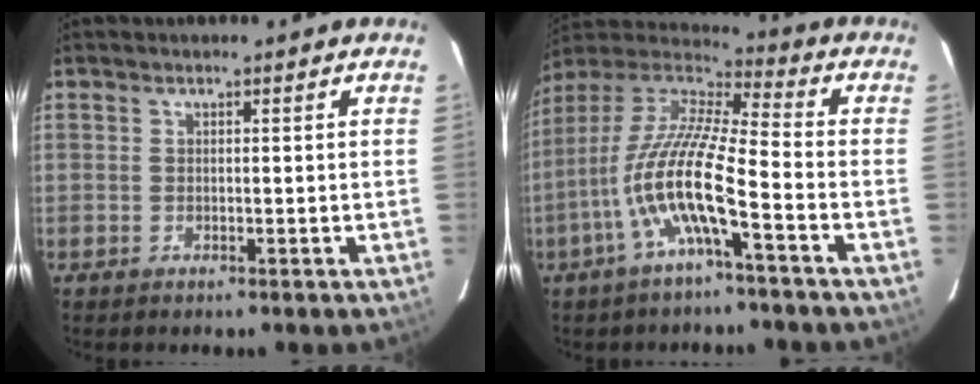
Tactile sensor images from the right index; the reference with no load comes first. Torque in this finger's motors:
{"motor_torque": [1.94, -0.20, 1.05, 0.21]}